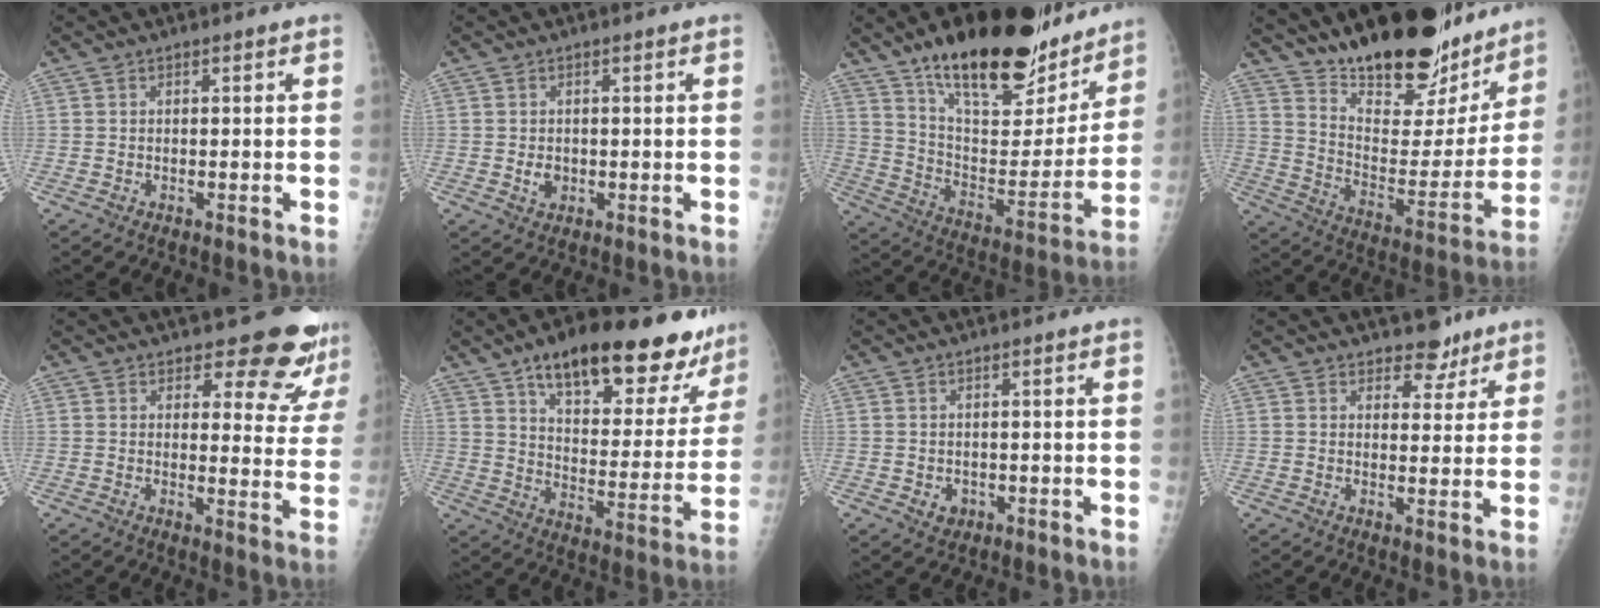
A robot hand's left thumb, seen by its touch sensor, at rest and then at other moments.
{"total": 2.0, "force": [-0.1, 1.6, 1.2], "torque": [-0.013, 0.000, 0.004]}
{"total": 28.0, "force": [19.9, 10.6, 16.6], "torque": [-0.212, -0.076, 0.317]}
{"total": 26.1, "force": [20.3, 9.7, 13.3], "torque": [-0.166, -0.104, 0.312]}
{"total": 12.6, "force": [11.4, 4.1, 3.7], "torque": [0.002, -0.090, 0.117]}
{"total": 26.5, "force": [18.2, 9.7, 16.6], "torque": [-0.192, -0.058, 0.261]}
{"total": 2.1, "force": [-0.5, 1.8, 0.9], "torque": [-0.004, 0.002, 0.002]}
{"total": 4.8, "force": [3.8, 2.6, 1.3], "torque": [0.013, -0.025, 0.055]}